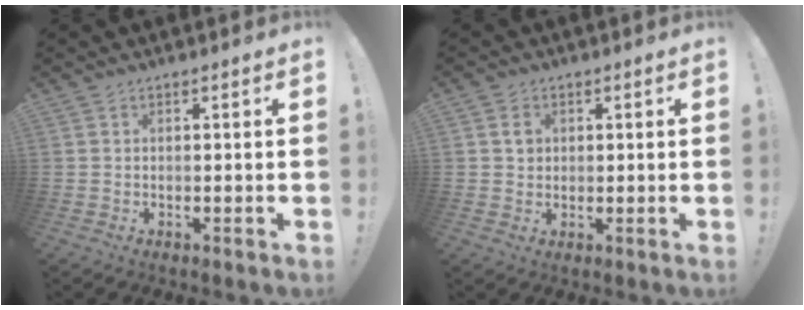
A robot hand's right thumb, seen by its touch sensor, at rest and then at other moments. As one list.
[{"total": 2.7, "force": [0.7, 2.3, 1.2], "torque": [-0.005, -0.002, 0.009]}]